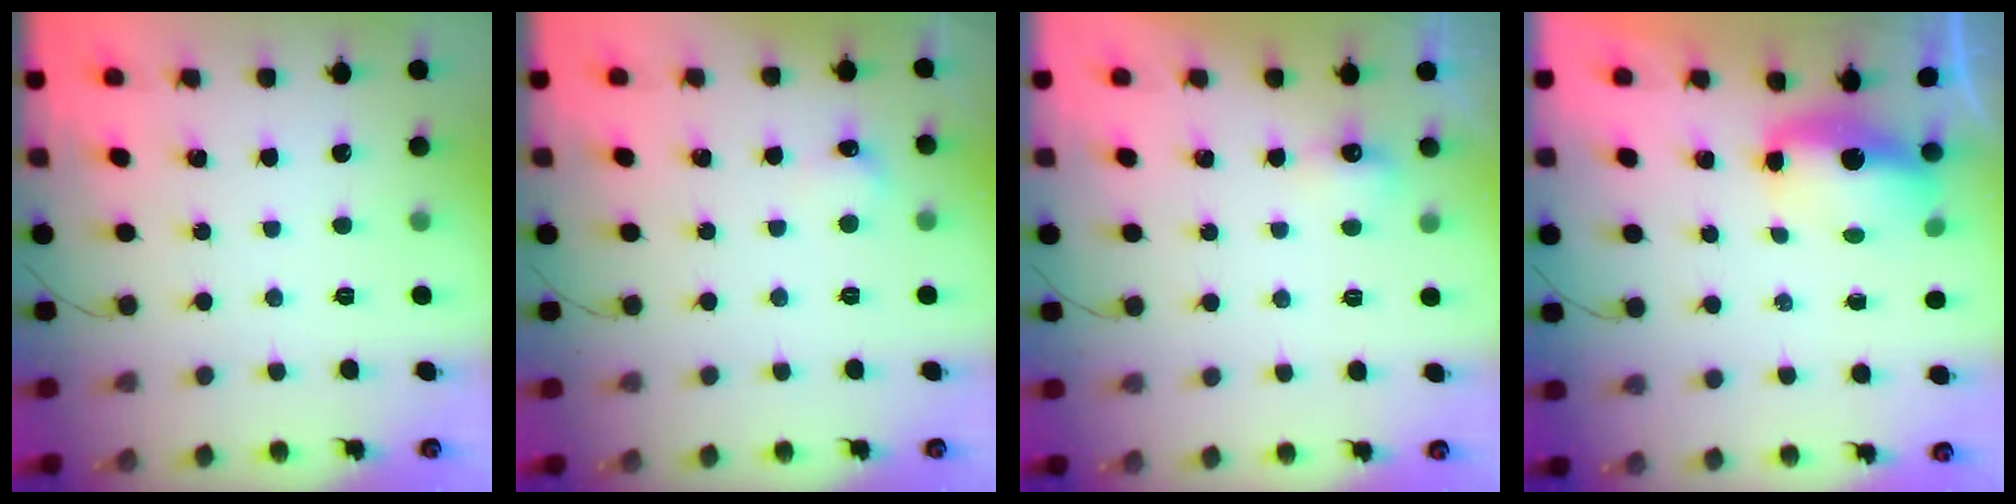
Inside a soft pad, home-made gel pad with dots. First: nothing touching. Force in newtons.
{"total": 4.7, "press": 4.5, "slide": 1.3}
{"total": 4.6, "press": 4.5, "slide": 0.9}
{"total": 7.1, "press": 7.1, "slide": 0.7}